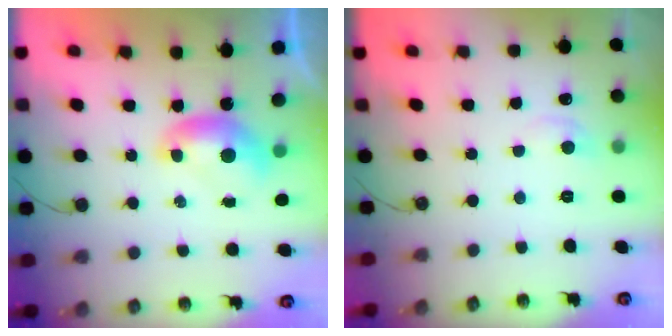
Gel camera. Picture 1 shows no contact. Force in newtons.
{"total": 0.9, "press": 0.5, "slide": 0.7}